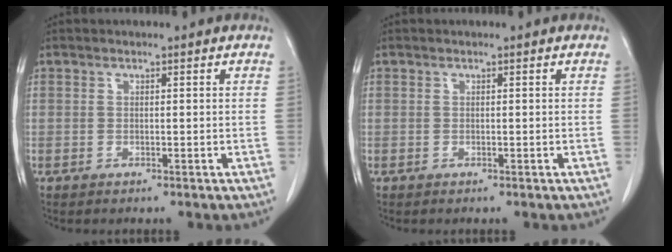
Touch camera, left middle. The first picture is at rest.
{"total": 0.0}